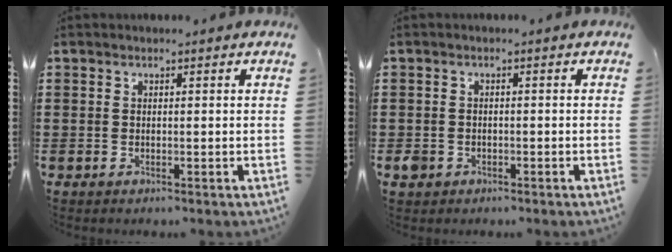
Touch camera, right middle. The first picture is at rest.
{"total": 1.4, "force": [-0.7, 1.2, 0.5], "torque": [-0.019, -0.001, -0.018]}